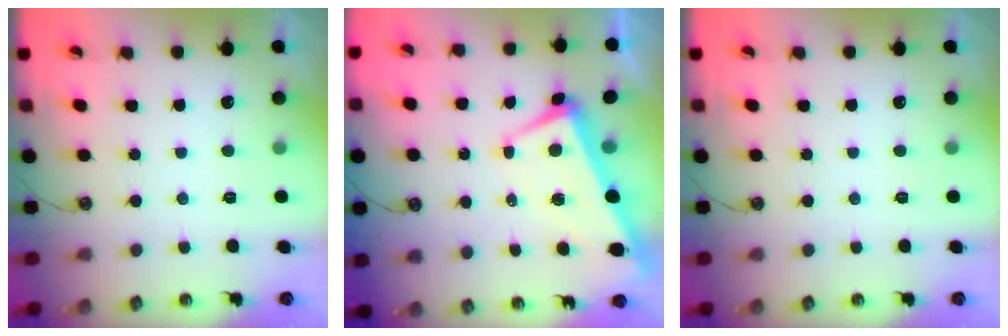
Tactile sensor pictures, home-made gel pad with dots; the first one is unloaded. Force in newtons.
{"total": 1.1, "press": 0.6, "slide": 0.9}
{"total": 0.0}